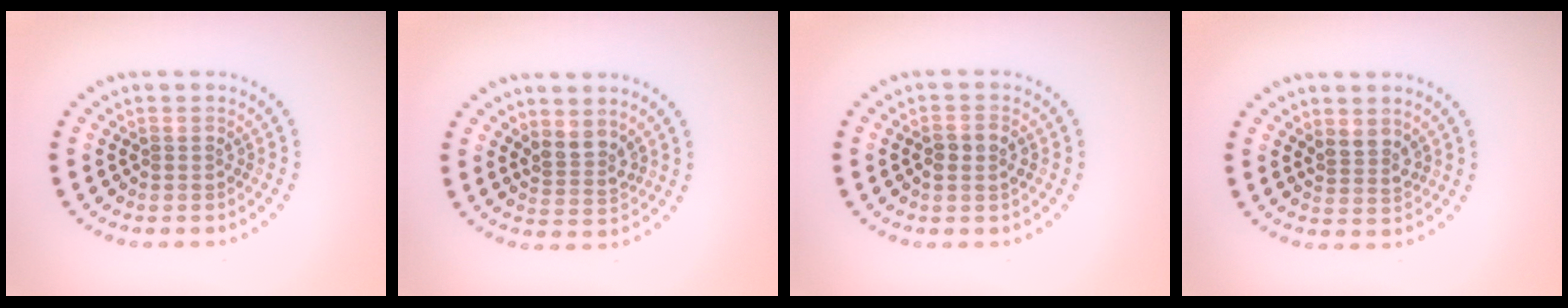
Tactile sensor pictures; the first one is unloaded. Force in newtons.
{"total": 2.3, "press": 1.7, "slide": 1.5}
{"total": 1.8, "press": 1.7, "slide": 0.4}
{"total": 1.8, "press": 1.4, "slide": 1.0}